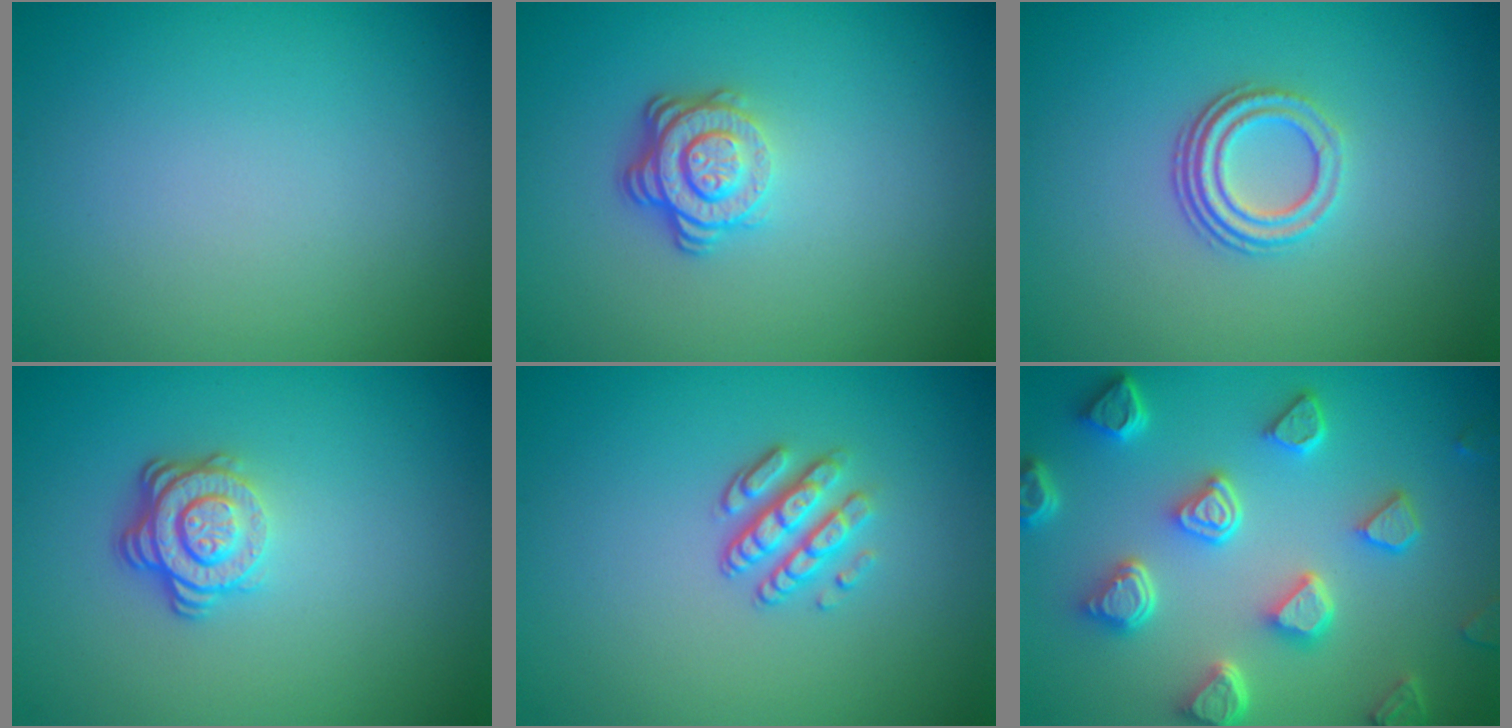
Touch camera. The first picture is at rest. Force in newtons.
{"total": 3.6, "press": 2.6, "slide": 2.5}
{"total": 3.2, "press": 2.2, "slide": 2.3}
{"total": 3.6, "press": 2.6, "slide": 2.5}
{"total": 3.1, "press": 2.3, "slide": 2.0}
{"total": 6.6, "press": 5.3, "slide": 4.0}